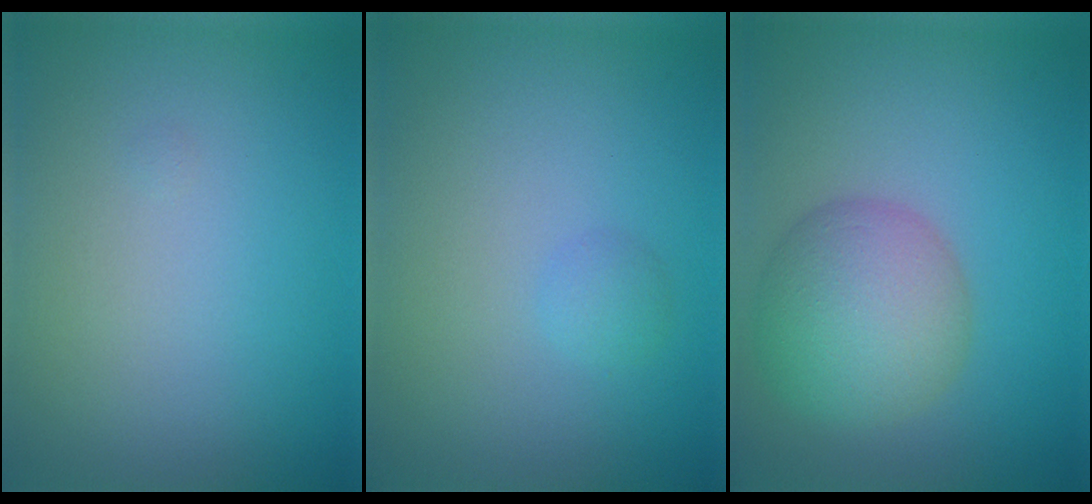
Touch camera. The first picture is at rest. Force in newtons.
{"total": 0.9, "press": 0.9, "slide": 0.0}
{"total": 6.6, "press": 6.5, "slide": 0.3}